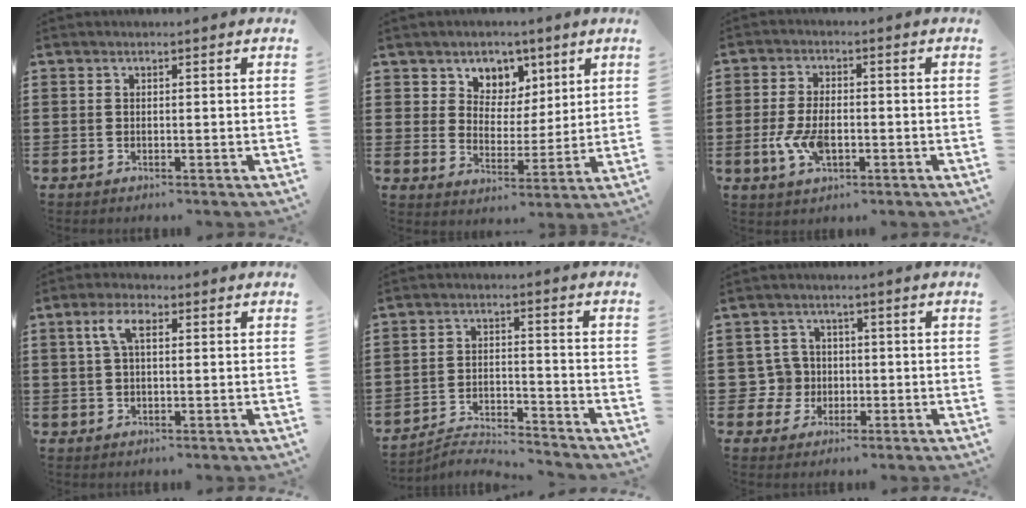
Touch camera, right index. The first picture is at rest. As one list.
[{"total": 5.8, "force": [3.7, 4.5, -0.3], "torque": [-0.025, -0.017, 0.064]}, {"total": 5.9, "force": [-1.5, 3.0, 4.9], "torque": [-0.110, -0.003, -0.030]}, {"total": 4.3, "force": [1.1, 1.7, 3.8], "torque": [-0.080, 0.012, 0.017]}, {"total": 4.2, "force": [-4.2, 0.2, 0.5], "torque": [-0.015, 0.006, -0.088]}, {"total": 4.8, "force": [-0.6, 4.6, 1.0], "torque": [-0.053, 0.007, -0.016]}]